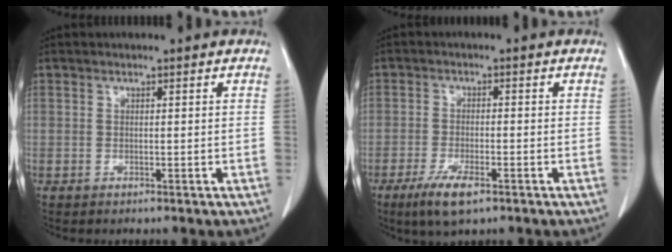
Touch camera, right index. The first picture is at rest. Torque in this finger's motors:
{"motor_torque": [0.01, -0.04, -0.01, 0.01]}